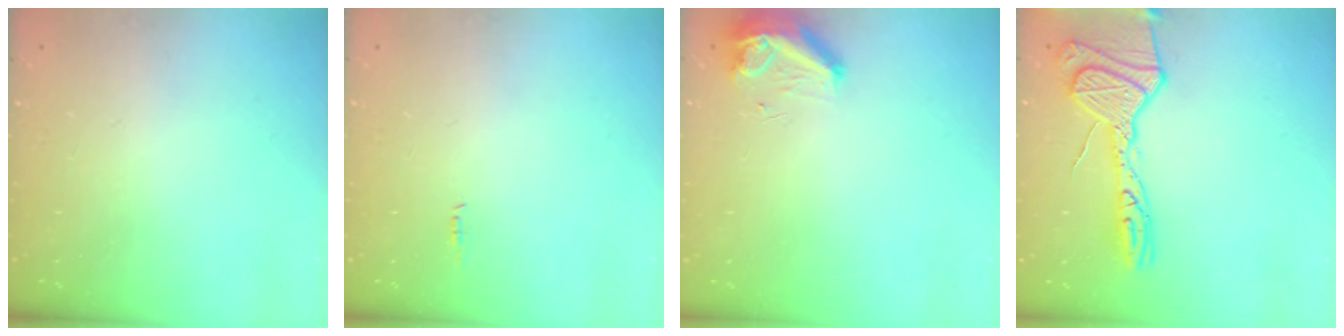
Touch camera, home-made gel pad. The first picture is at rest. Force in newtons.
{"total": 4.8, "press": 2.5, "slide": 4.1}
{"total": 8.3, "press": 8.2, "slide": 0.9}
{"total": 19.1, "press": 19.0, "slide": 1.7}